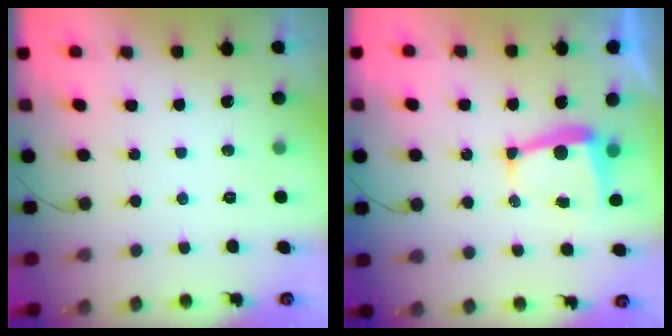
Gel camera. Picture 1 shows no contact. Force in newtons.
{"total": 6.1, "press": 6.1, "slide": 0.2}